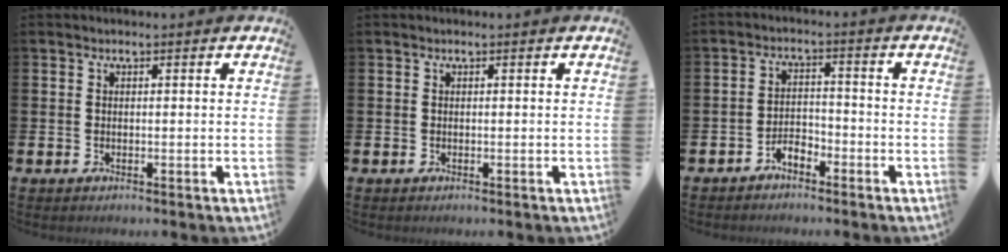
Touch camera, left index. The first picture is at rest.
{"total": 0.0}
{"total": 2.7, "force": [-2.4, 1.0, 0.8], "torque": [-0.025, 0.012, -0.049]}